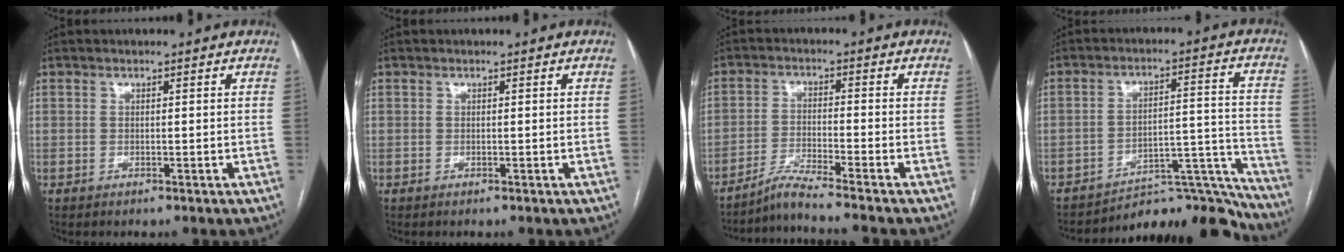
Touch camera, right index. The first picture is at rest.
{"total": 0.0}
{"total": 6.2, "force": [-5.4, -2.3, 2.0], "torque": [-0.039, -0.026, -0.100]}
{"total": 17.4, "force": [-17.1, 2.2, 1.8], "torque": [0.006, 0.054, -0.239]}